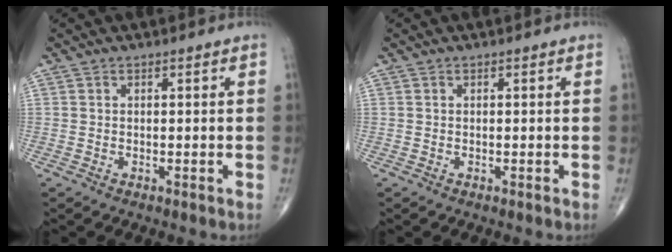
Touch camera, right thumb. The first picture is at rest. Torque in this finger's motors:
{"motor_torque": [-0.04, 0.17, -0.12, -0.07, 0.01]}